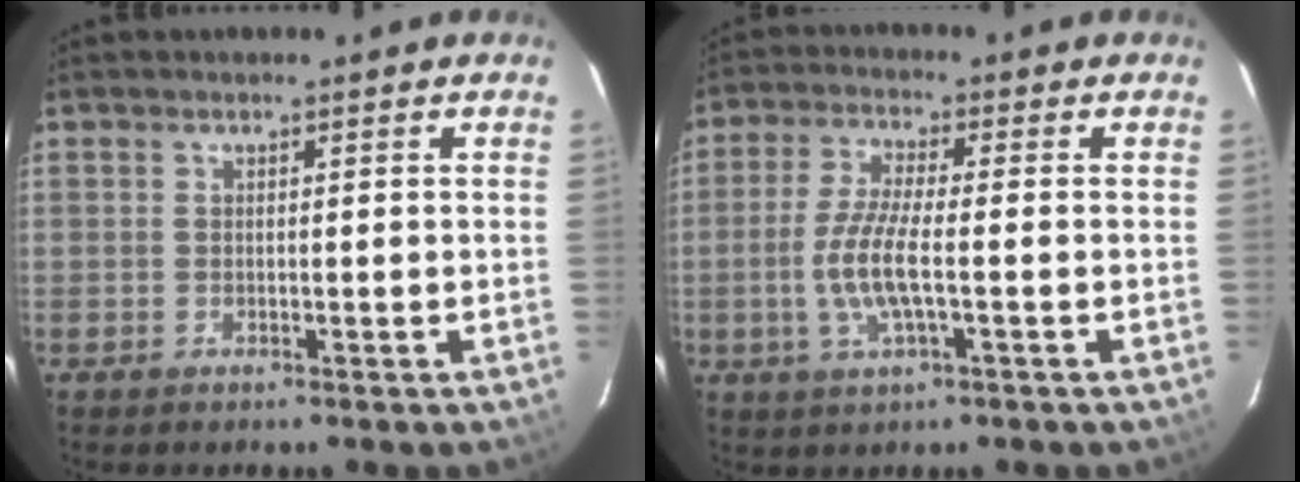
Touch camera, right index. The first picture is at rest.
{"total": 8.2, "force": [-1.7, 1.9, 7.8], "torque": [-0.160, -0.005, -0.038]}